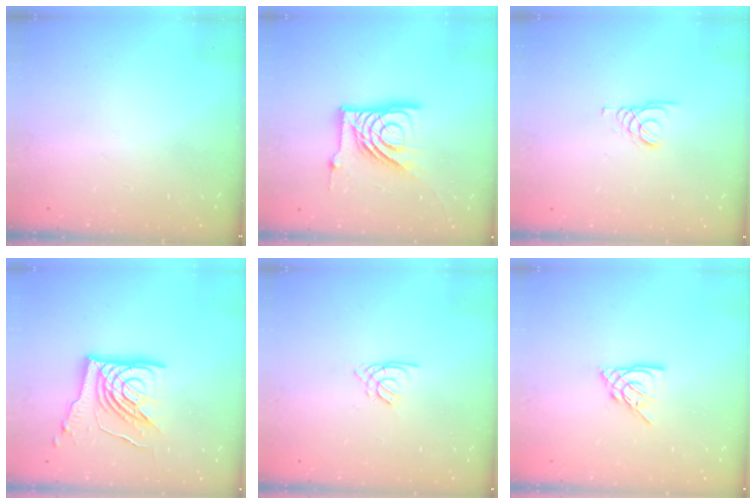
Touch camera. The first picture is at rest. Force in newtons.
{"total": 16.2, "press": 16.2, "slide": 1.7}
{"total": 1.8, "press": 1.8, "slide": 0.2}
{"total": 15.7, "press": 15.6, "slide": 1.8}
{"total": 1.5, "press": 1.4, "slide": 0.4}
{"total": 6.1, "press": 6.1, "slide": 0.4}